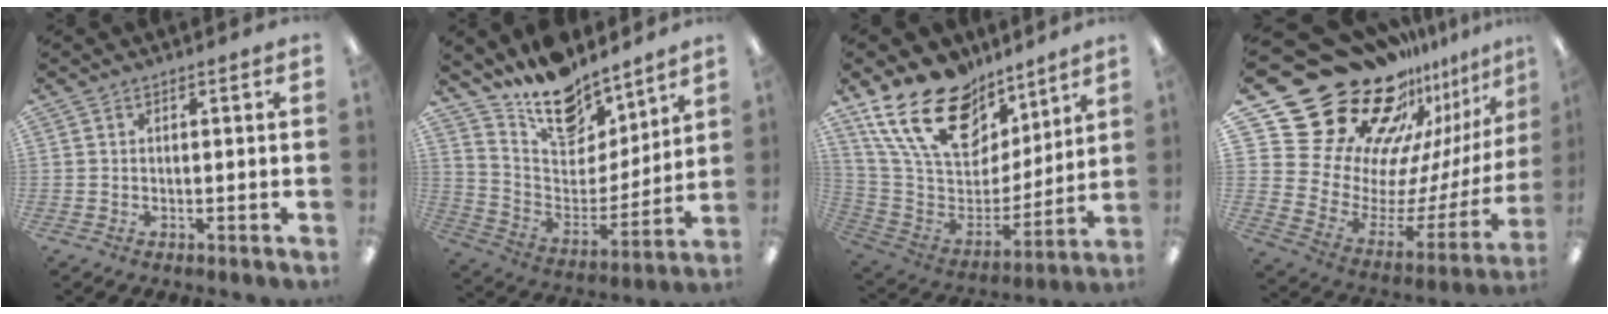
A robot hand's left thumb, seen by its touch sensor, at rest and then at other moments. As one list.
[{"total": 16.2, "force": [13.7, 7.4, 4.5], "torque": [-0.084, -0.109, 0.251]}, {"total": 23.3, "force": [15.0, 13.1, 12.0], "torque": [-0.220, -0.090, 0.278]}, {"total": 30.2, "force": [20.9, 17.5, 13.0], "torque": [-0.186, -0.202, 0.430]}]